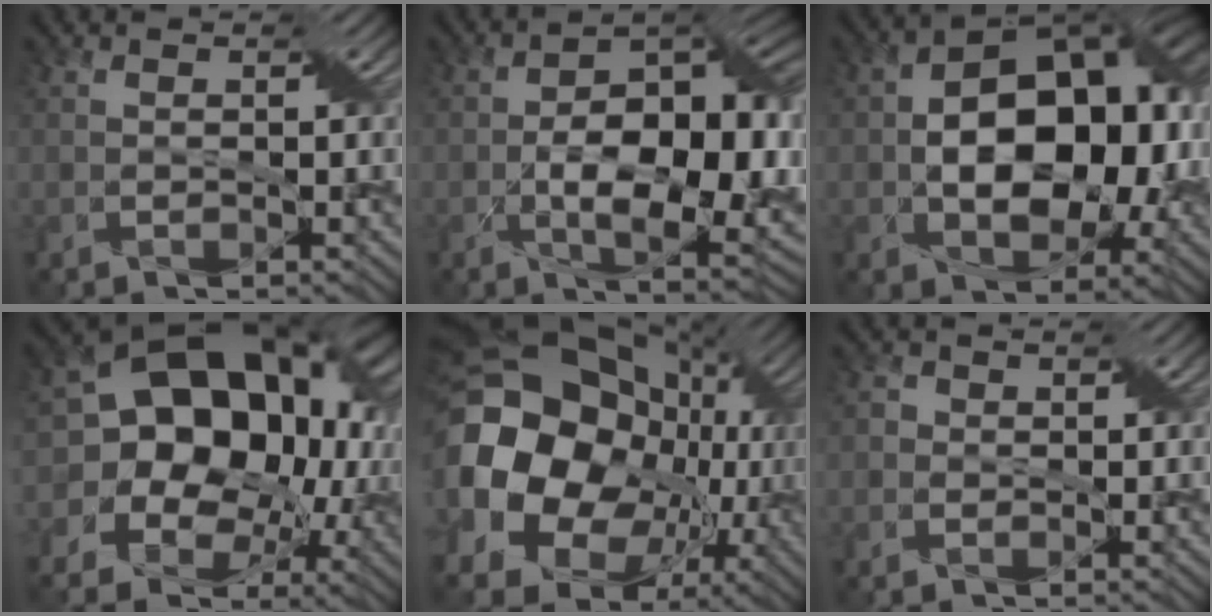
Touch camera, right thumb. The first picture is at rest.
{"total": 14.1, "force": [-1.6, 7.3, 11.9], "torque": [-0.171, 0.000, -0.022]}
{"total": 16.2, "force": [-0.2, 10.5, 12.4], "torque": [-0.163, 0.006, 0.006]}
{"total": 19.5, "force": [1.5, 14.8, 12.6], "torque": [-0.219, -0.024, 0.041]}
{"total": 23.0, "force": [-0.9, 18.3, 14.0], "torque": [-0.303, -0.036, -0.008]}
{"total": 1.4, "force": [-0.1, 1.4, 0.2], "torque": [-0.002, 0.002, -0.006]}